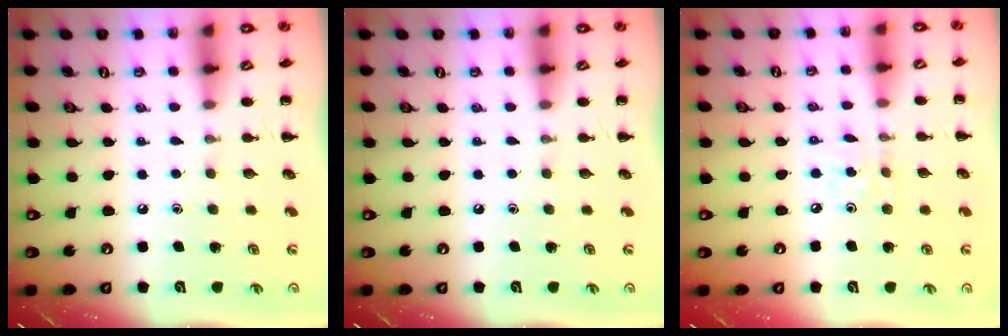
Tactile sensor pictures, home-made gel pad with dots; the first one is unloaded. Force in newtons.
{"total": 0.0}
{"total": 2.6, "press": 2.5, "slide": 0.8}